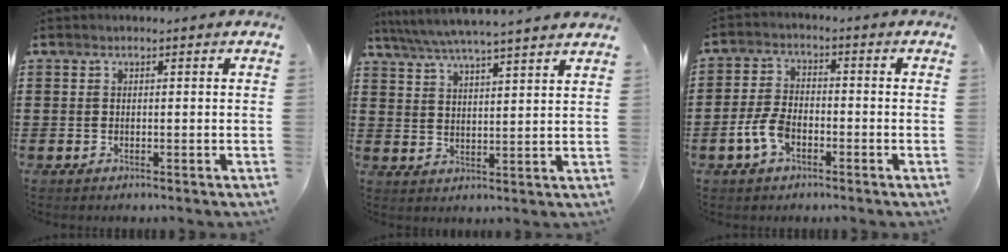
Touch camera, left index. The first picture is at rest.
{"total": 5.1, "force": [4.7, -0.4, 1.9], "torque": [-0.054, -0.025, 0.082]}
{"total": 5.5, "force": [-2.4, 2.9, 4.0], "torque": [-0.101, -0.001, -0.053]}